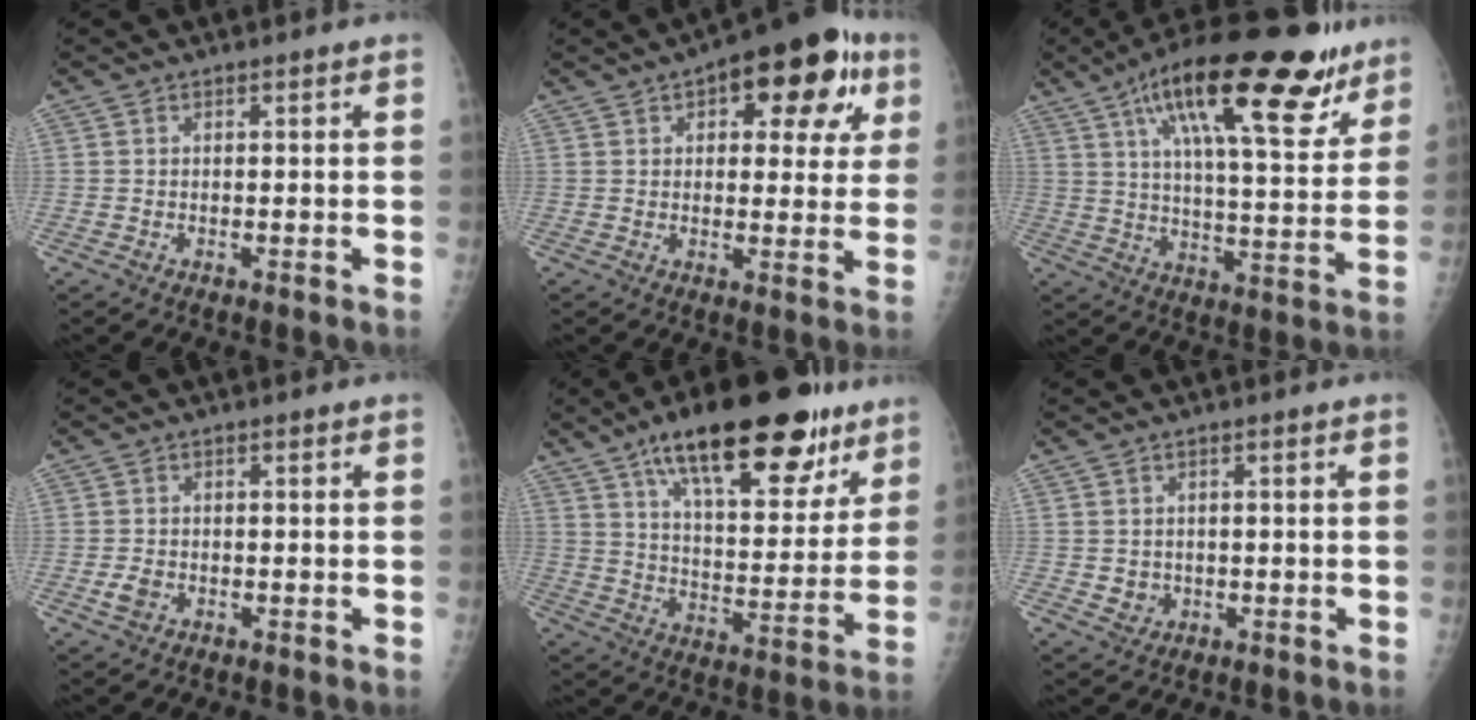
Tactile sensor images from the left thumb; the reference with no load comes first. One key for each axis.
{"total": 16.0, "fx": 6.7, "fy": 7.8, "fz": 12.3, "tx": -0.104, "ty": 0.005, "tz": 0.077}
{"total": 24.7, "fx": 14.2, "fy": 7.9, "fz": 18.6, "tx": -0.261, "ty": -0.029, "tz": 0.218}
{"total": 2.0, "fx": -0.9, "fy": 1.5, "fz": 1.0, "tx": -0.019, "ty": 0.000, "tz": -0.015}
{"total": 24.8, "fx": 15.2, "fy": 9.7, "fz": 17.1, "tx": -0.220, "ty": -0.038, "tz": 0.236}
{"total": 2.3, "fx": -0.3, "fy": 2.2, "fz": 0.6, "tx": -0.001, "ty": 0.001, "tz": 0.004}